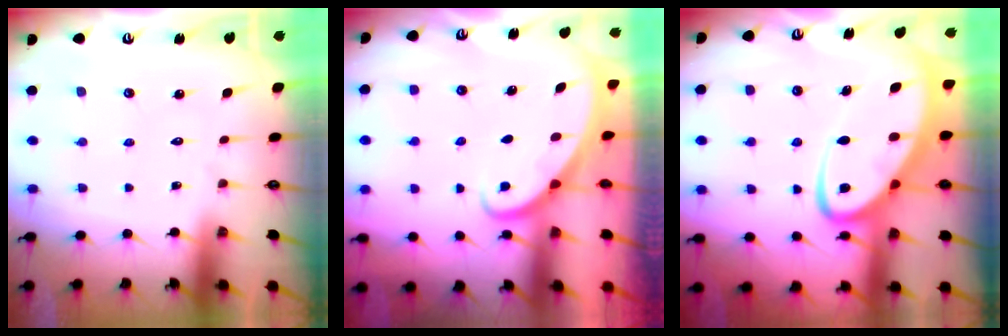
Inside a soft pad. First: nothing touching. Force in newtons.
{"total": 2.3, "press": 2.3, "slide": 0.1}
{"total": 9.4, "press": 9.4, "slide": 1.1}